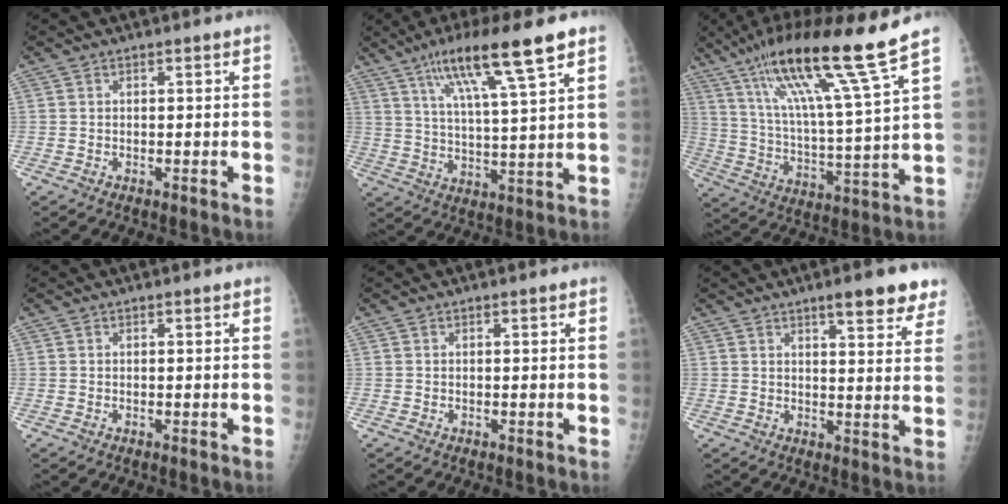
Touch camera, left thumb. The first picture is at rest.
{"total": 14.7, "force": [8.8, 1.5, 11.7], "torque": [-0.206, -0.024, 0.152]}
{"total": 19.1, "force": [12.9, -0.3, 14.1], "torque": [-0.233, -0.057, 0.223]}
{"total": 0.0}
{"total": 0.0}
{"total": 9.4, "force": [6.6, 2.3, 6.3], "torque": [-0.055, -0.031, 0.081]}